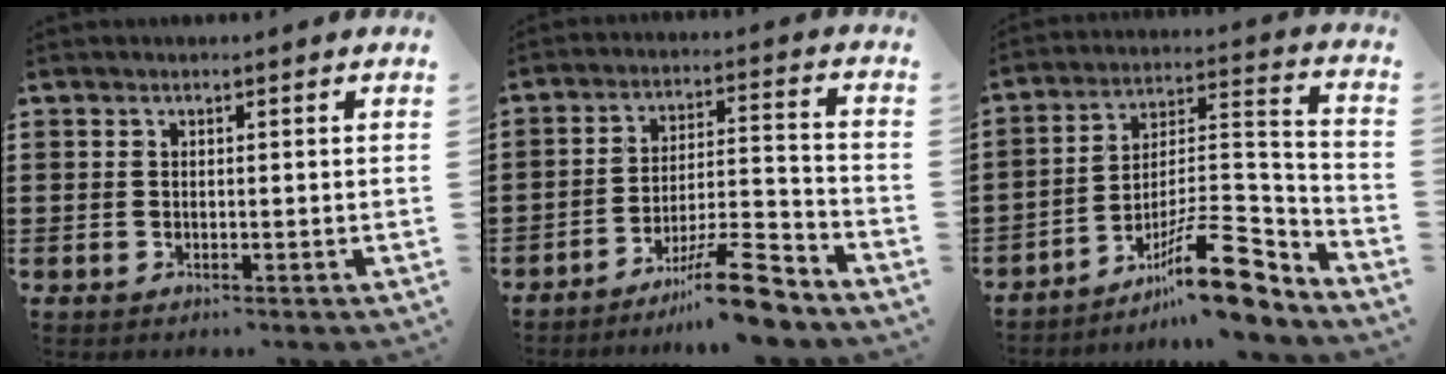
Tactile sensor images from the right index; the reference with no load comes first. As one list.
[{"total": 11.3, "force": [-8.8, 1.3, 7.0], "torque": [-0.098, 0.032, -0.158]}, {"total": 14.8, "force": [-9.9, 3.8, 10.2], "torque": [-0.144, 0.036, -0.170]}]